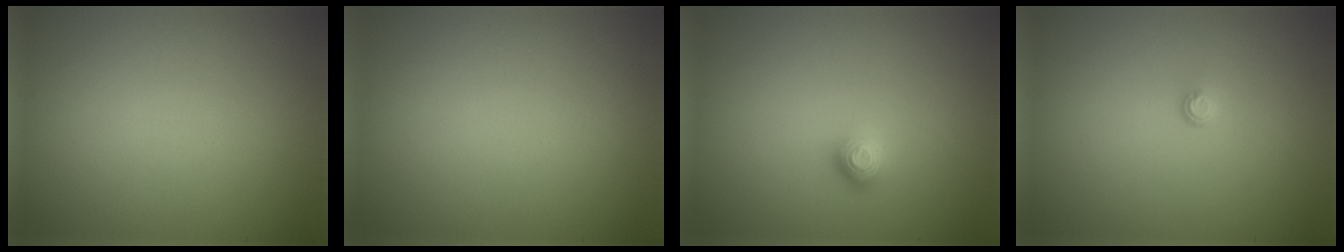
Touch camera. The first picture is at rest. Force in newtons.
{"total": 0.0}
{"total": 1.2, "press": 1.0, "slide": 0.7}
{"total": 0.7, "press": 0.4, "slide": 0.6}